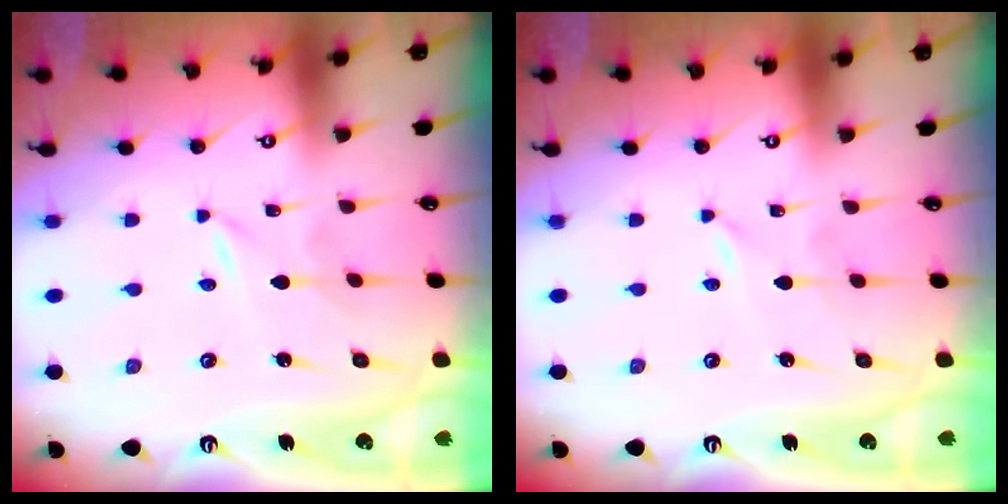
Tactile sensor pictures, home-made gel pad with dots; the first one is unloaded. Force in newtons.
{"total": 0.0}